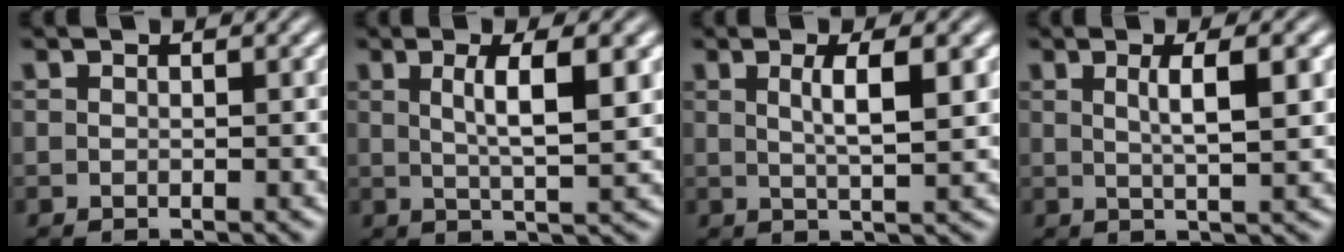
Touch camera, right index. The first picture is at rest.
{"total": 4.0, "force": [1.0, -0.9, 3.8], "torque": [-0.050, -0.002, 0.025]}
{"total": 3.2, "force": [1.0, -1.0, 2.9], "torque": [-0.037, -0.003, 0.024]}
{"total": 3.1, "force": [1.0, -1.1, 2.8], "torque": [-0.035, -0.002, 0.024]}